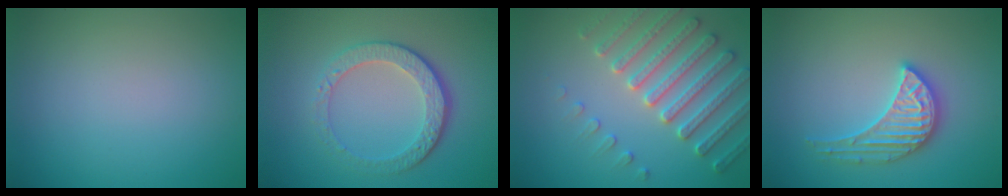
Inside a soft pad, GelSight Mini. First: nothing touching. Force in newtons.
{"total": 4.6, "press": 3.4, "slide": 3.2}
{"total": 4.8, "press": 4.6, "slide": 1.3}
{"total": 3.3, "press": 3.3, "slide": 0.4}